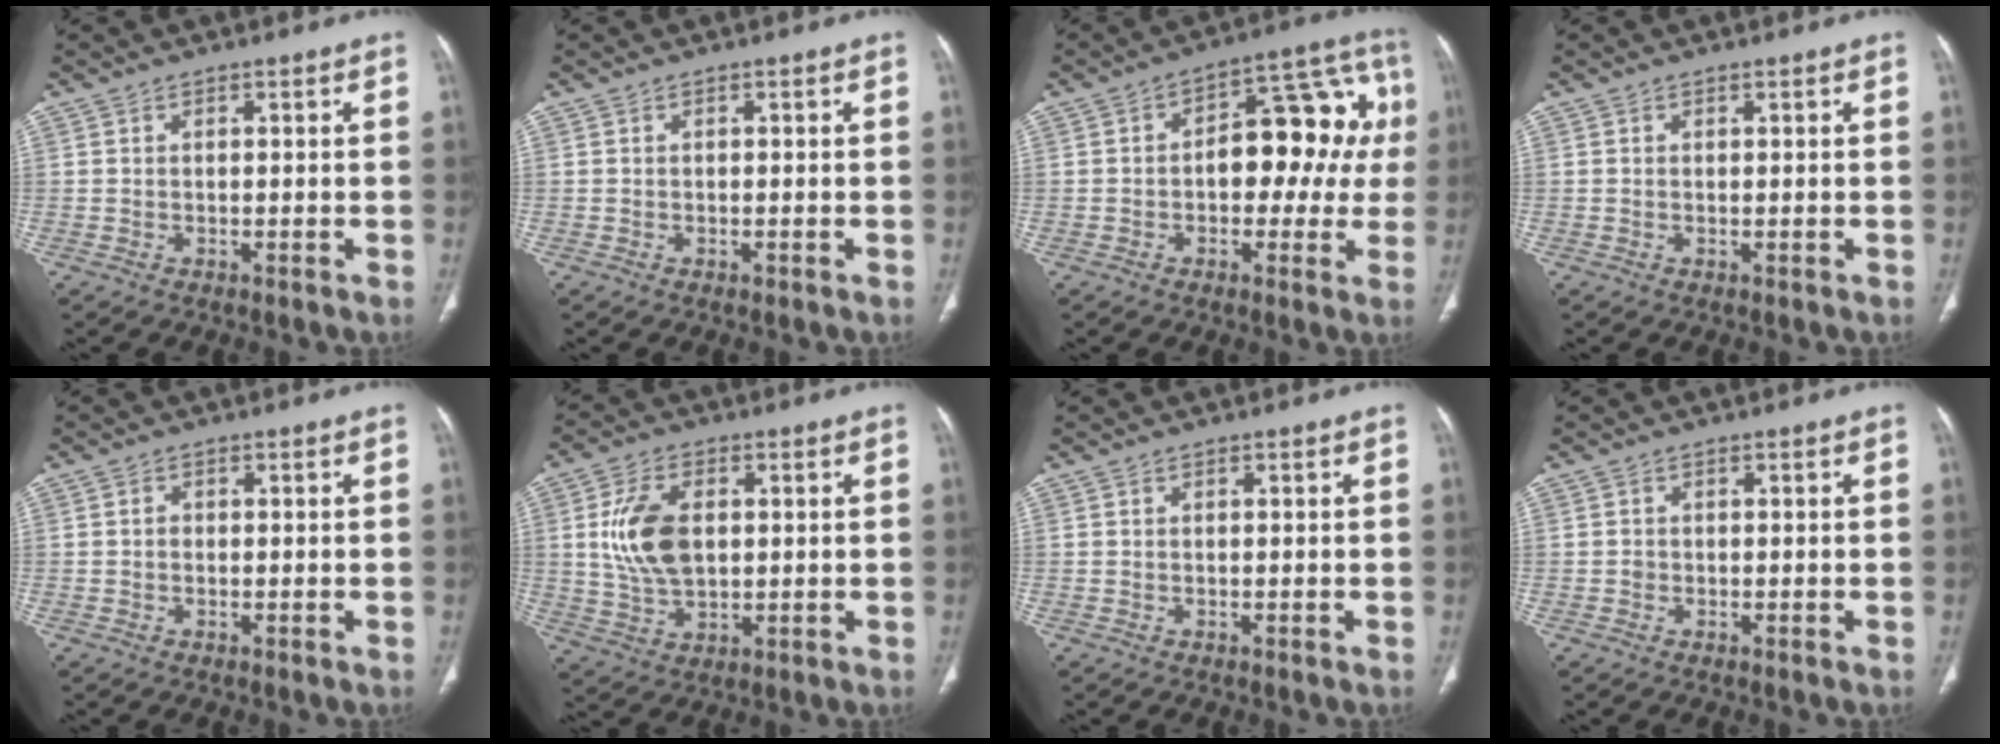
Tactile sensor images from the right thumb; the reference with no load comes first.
{"total": 0.0}
{"total": 16.1, "force": [0.6, 9.1, 13.4], "torque": [-0.122, 0.049, 0.003]}
{"total": 0.0}
{"total": 0.8, "force": [-0.1, 0.7, 0.4], "torque": [0.000, 0.003, -0.004]}
{"total": 11.1, "force": [1.7, 6.8, 8.6], "torque": [-0.162, -0.004, 0.038]}
{"total": 0.0}
{"total": 0.7, "force": [-0.2, 0.6, 0.2], "torque": [0.000, 0.003, -0.005]}